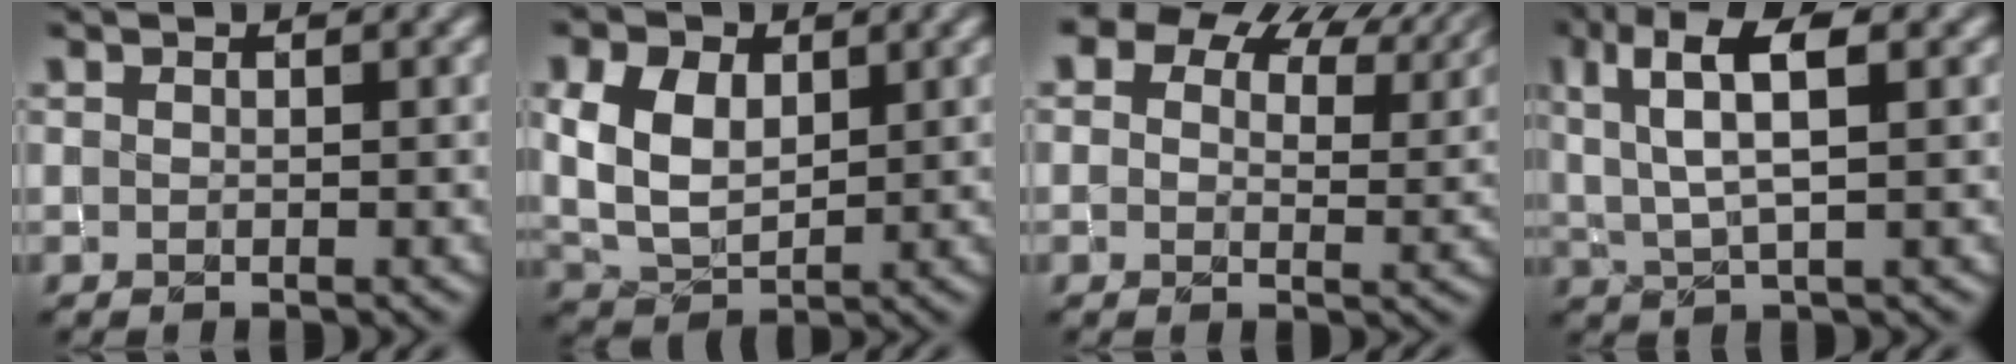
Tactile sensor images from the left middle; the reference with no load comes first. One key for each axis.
{"total": 5.6, "fx": 1.6, "fy": 3.7, "fz": 3.8, "tx": -0.088, "ty": 0.006, "tz": 0.030}
{"total": 10.9, "fx": 7.4, "fy": 5.9, "fz": 5.5, "tx": -0.083, "ty": 0.016, "tz": 0.094}
{"total": 6.4, "fx": 2.6, "fy": 2.1, "fz": 5.4, "tx": -0.104, "ty": 0.010, "tz": 0.047}